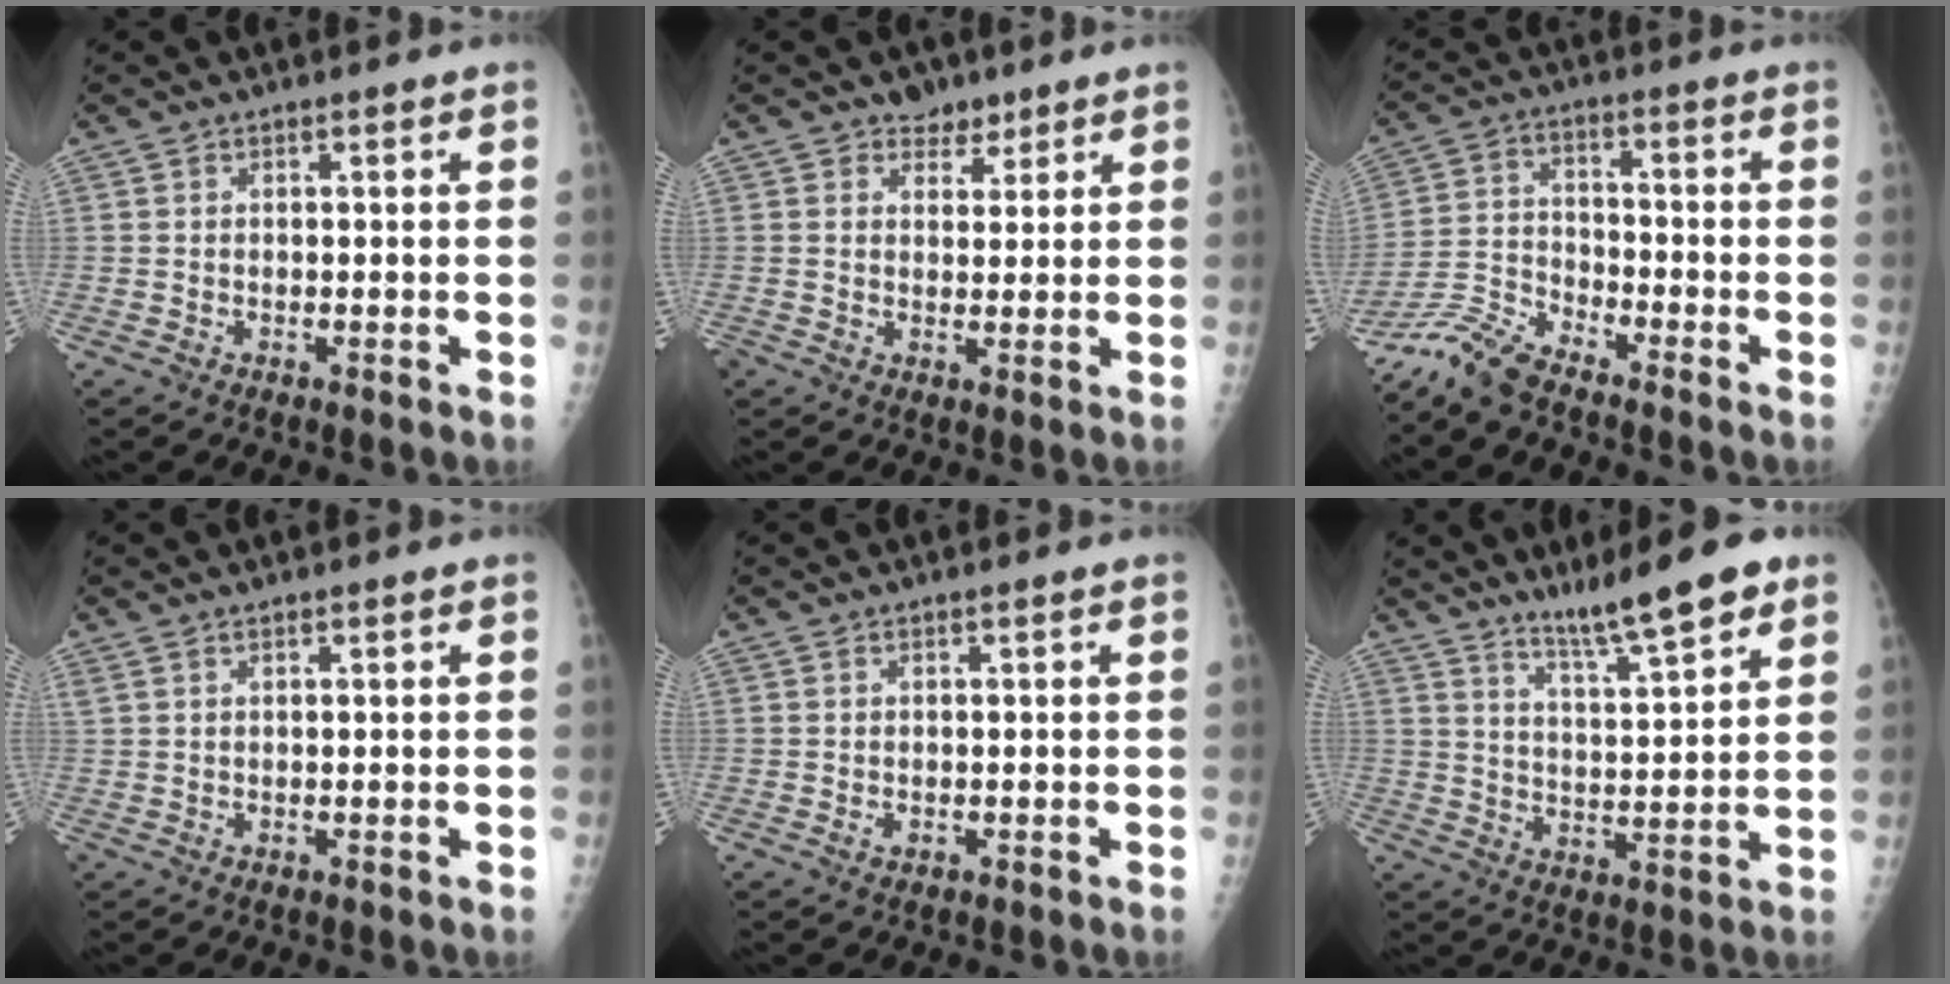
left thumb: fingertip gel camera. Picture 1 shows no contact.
{"total": 4.0, "force": [2.5, 3.1, 0.7], "torque": [0.016, -0.011, 0.035]}
{"total": 7.5, "force": [-7.0, 1.4, 2.3], "torque": [-0.051, 0.035, -0.147]}
{"total": 1.4, "force": [1.0, 0.6, 0.7], "torque": [-0.015, 0.008, 0.022]}
{"total": 0.7, "force": [0.2, 0.4, 0.5], "torque": [-0.004, -0.001, 0.005]}
{"total": 11.2, "force": [8.0, 1.5, 7.6], "torque": [-0.111, -0.047, 0.135]}